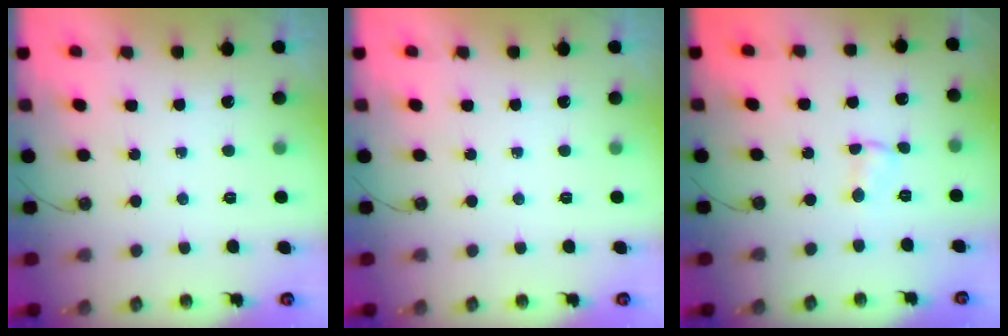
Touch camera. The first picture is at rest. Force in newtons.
{"total": 0.0}
{"total": 3.2, "press": 1.0, "slide": 3.0}